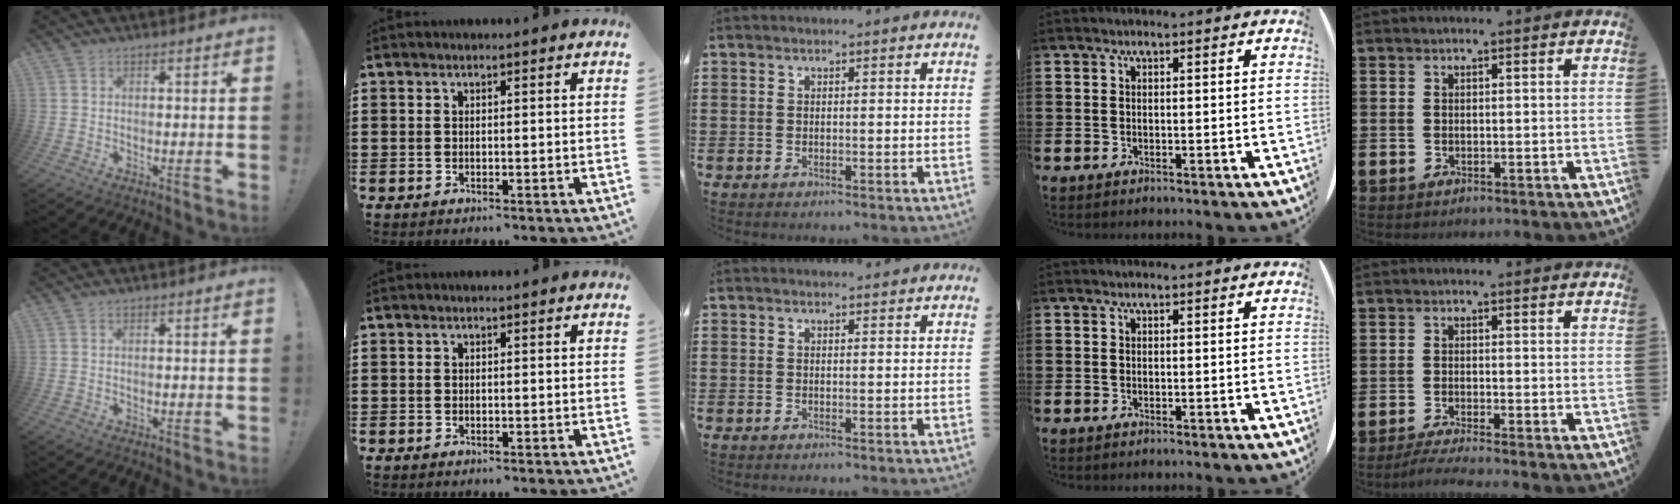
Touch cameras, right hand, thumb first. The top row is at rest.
{"middle": {"total": 0.6, "force": [0.6, 0.1, 0.1], "torque": [0.004, -0.003, 0.009]}, "little": {"total": 2.0, "force": [-1.5, 0.0, 1.3], "torque": [-0.020, 0.001, -0.028]}}